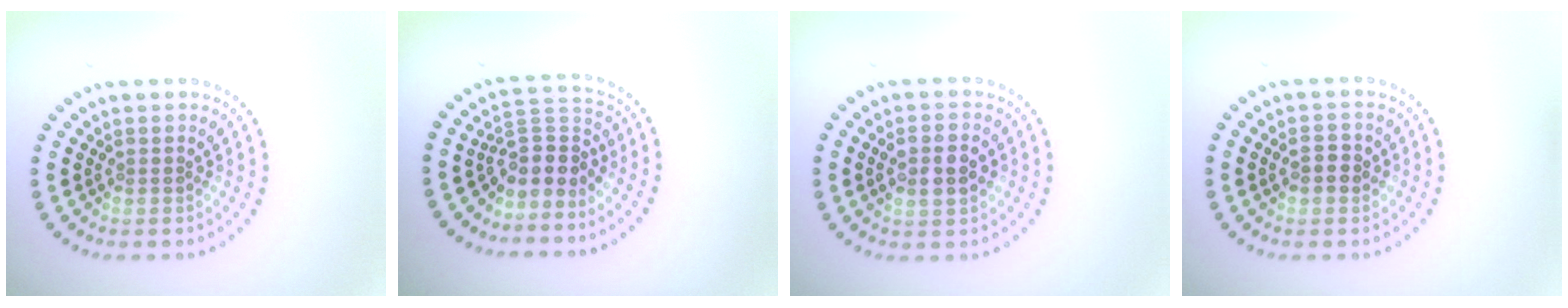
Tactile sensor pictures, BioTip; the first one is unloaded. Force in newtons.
{"total": 3.5, "press": 2.6, "slide": 2.3}
{"total": 3.3, "press": 3.2, "slide": 0.4}
{"total": 1.8, "press": 1.8, "slide": 0.1}